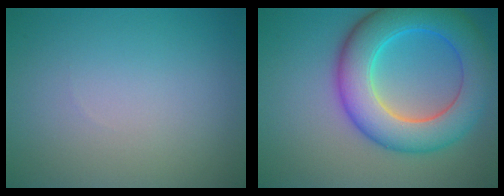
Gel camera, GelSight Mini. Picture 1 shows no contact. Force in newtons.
{"total": 9.4, "press": 9.4, "slide": 0.5}